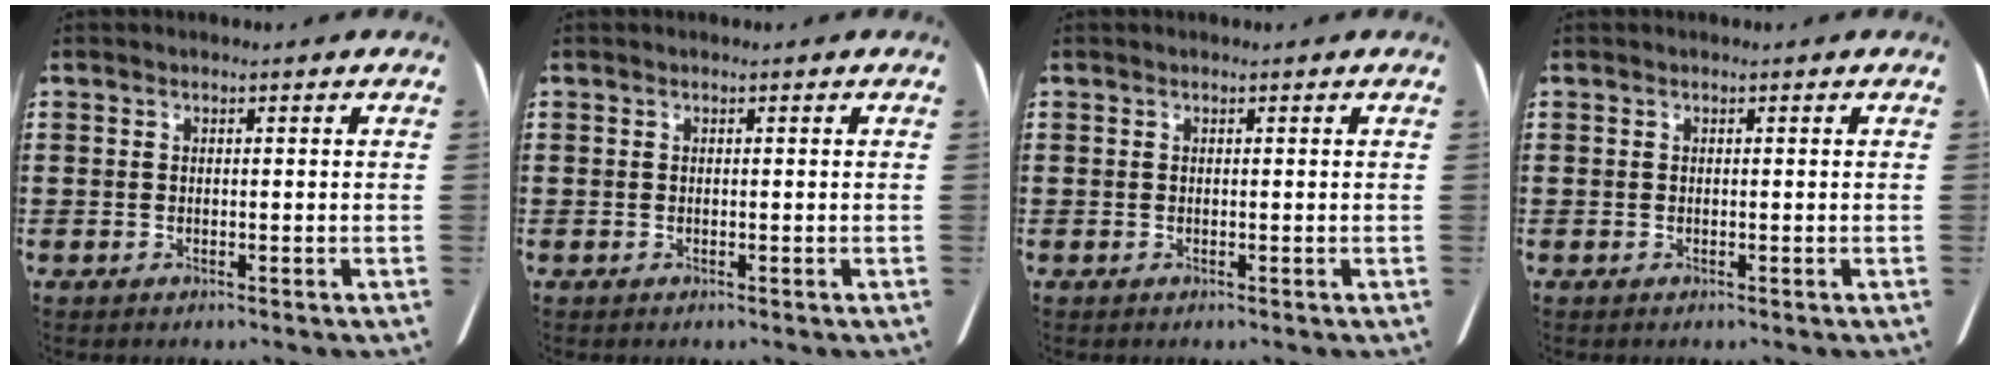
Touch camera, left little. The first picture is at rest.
{"total": 0.0}
{"total": 0.0}
{"total": 0.0}